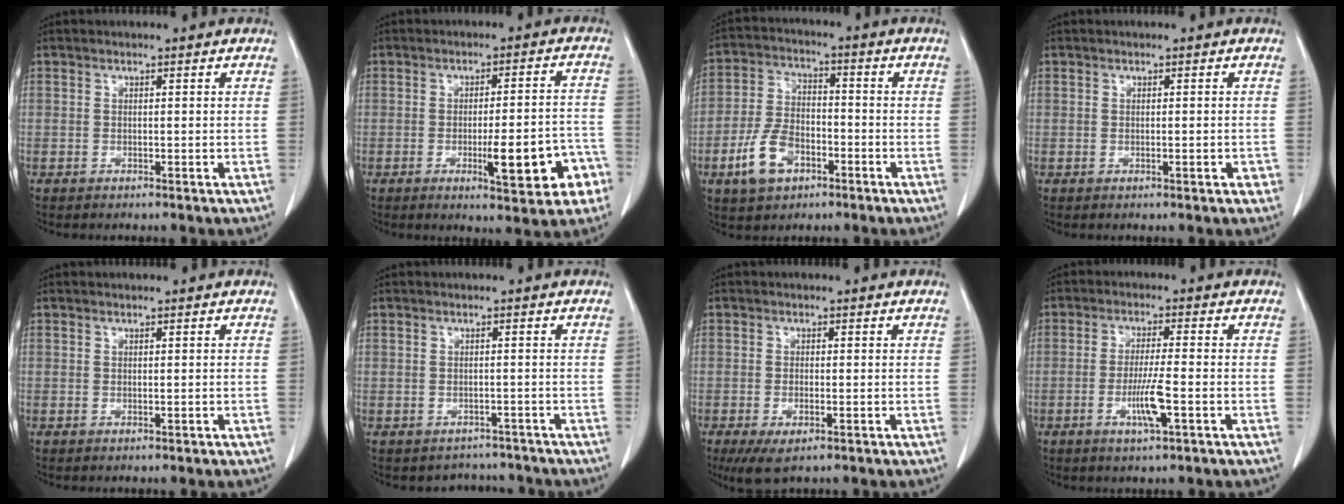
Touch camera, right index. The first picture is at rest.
{"total": 10.7, "force": [-4.1, 2.1, 9.7], "torque": [-0.122, 0.011, -0.048]}
{"total": 9.2, "force": [-4.1, 5.6, 5.9], "torque": [-0.134, 0.011, -0.073]}
{"total": 1.6, "force": [-0.4, 0.4, 1.5], "torque": [-0.024, 0.000, -0.002]}
{"total": 0.0}
{"total": 3.1, "force": [-2.6, 1.6, -0.4], "torque": [0.005, 0.014, -0.033]}
{"total": 4.6, "force": [-2.2, 1.6, 3.7], "torque": [-0.068, -0.012, -0.029]}
{"total": 5.9, "force": [-2.0, 0.0, 5.6], "torque": [-0.106, -0.010, -0.037]}